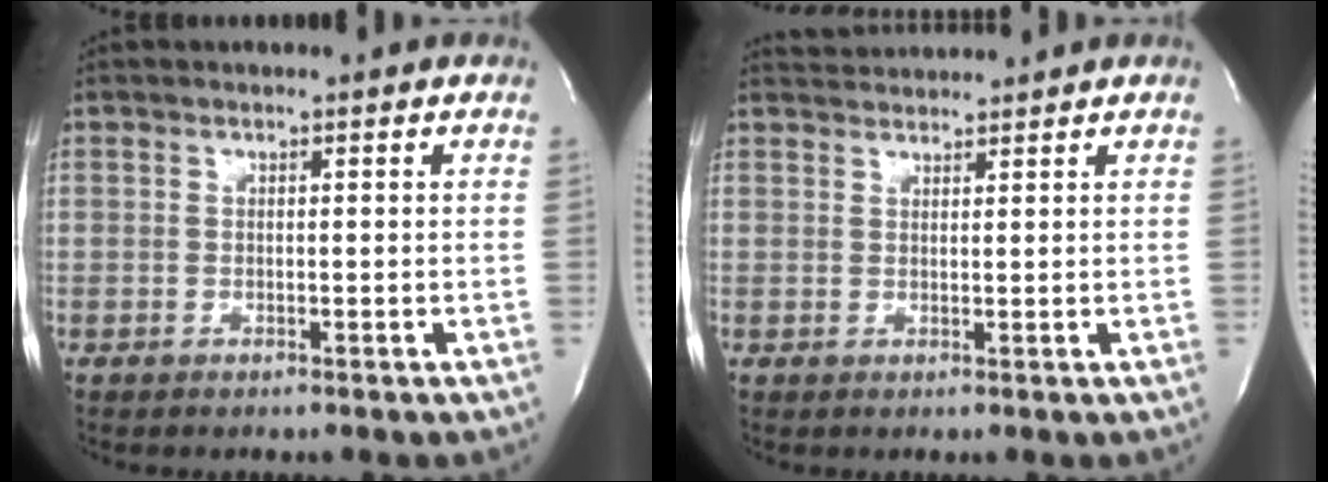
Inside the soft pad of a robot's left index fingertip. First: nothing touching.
{"total": 2.8, "force": [2.7, -0.3, -0.4], "torque": [0.000, 0.018, 0.055]}